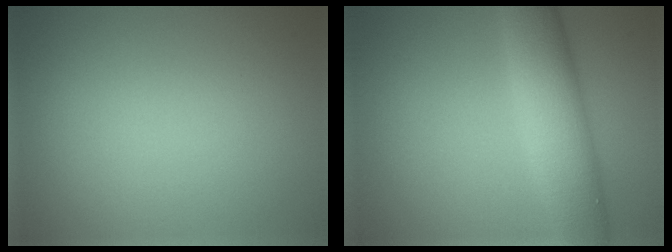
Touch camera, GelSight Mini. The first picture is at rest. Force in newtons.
{"total": 6.9, "press": 6.9, "slide": 0.2}